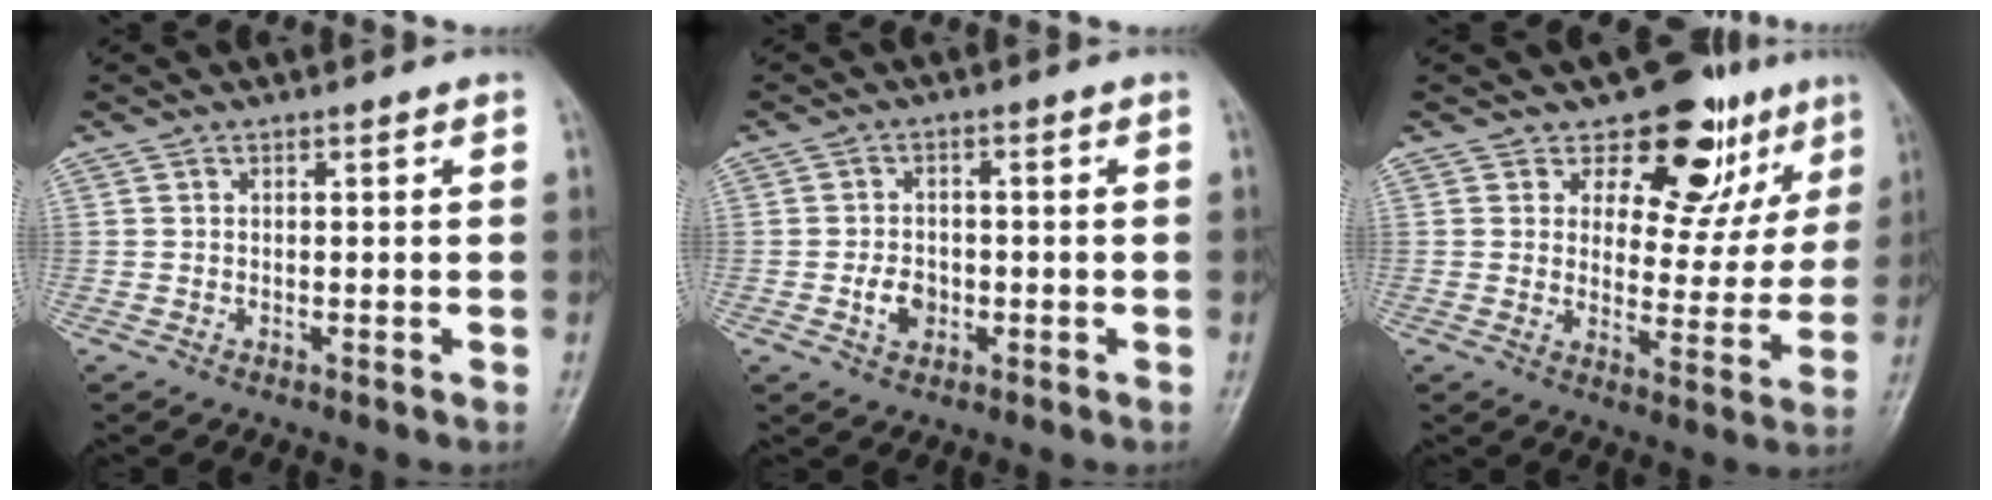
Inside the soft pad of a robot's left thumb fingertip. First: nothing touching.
{"total": 4.3, "force": [-1.2, 3.4, 2.4], "torque": [-0.027, 0.008, -0.020]}
{"total": 13.0, "force": [8.3, 7.7, 6.4], "torque": [-0.026, -0.044, 0.114]}